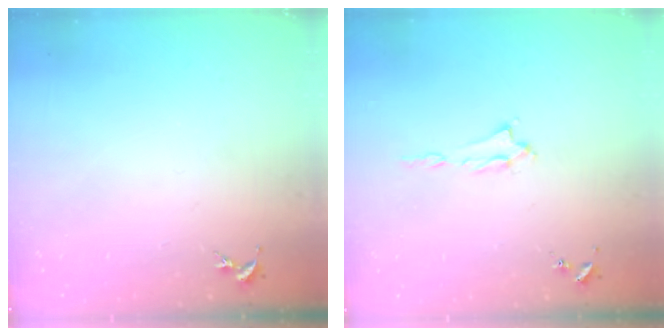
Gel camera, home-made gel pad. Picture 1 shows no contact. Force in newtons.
{"total": 1.0, "press": 0.9, "slide": 0.2}